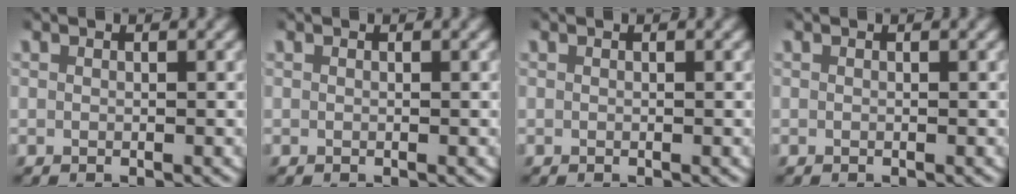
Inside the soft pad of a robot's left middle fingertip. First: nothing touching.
{"total": 0.0}
{"total": 0.0}
{"total": 0.0}